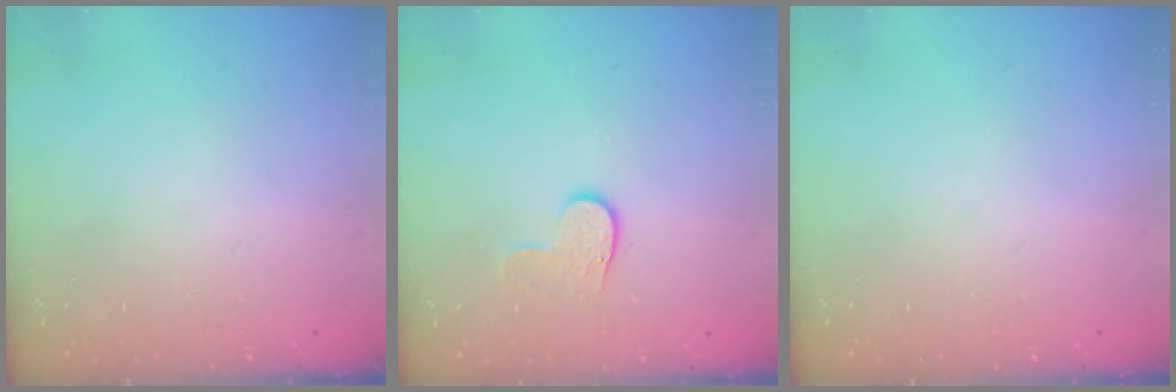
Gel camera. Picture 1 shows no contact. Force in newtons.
{"total": 3.6, "press": 3.6, "slide": 0.4}
{"total": 0.0}